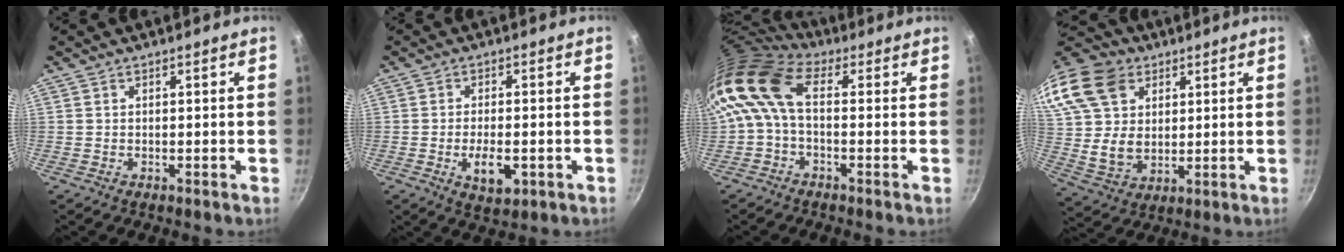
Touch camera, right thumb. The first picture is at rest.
{"total": 5.7, "force": [-1.6, 2.8, 4.7], "torque": [-0.070, 0.001, -0.018]}
{"total": 10.6, "force": [1.0, 5.6, 8.9], "torque": [-0.182, 0.023, 0.005]}
{"total": 23.5, "force": [10.7, 17.0, 12.3], "torque": [-0.268, 0.003, 0.208]}